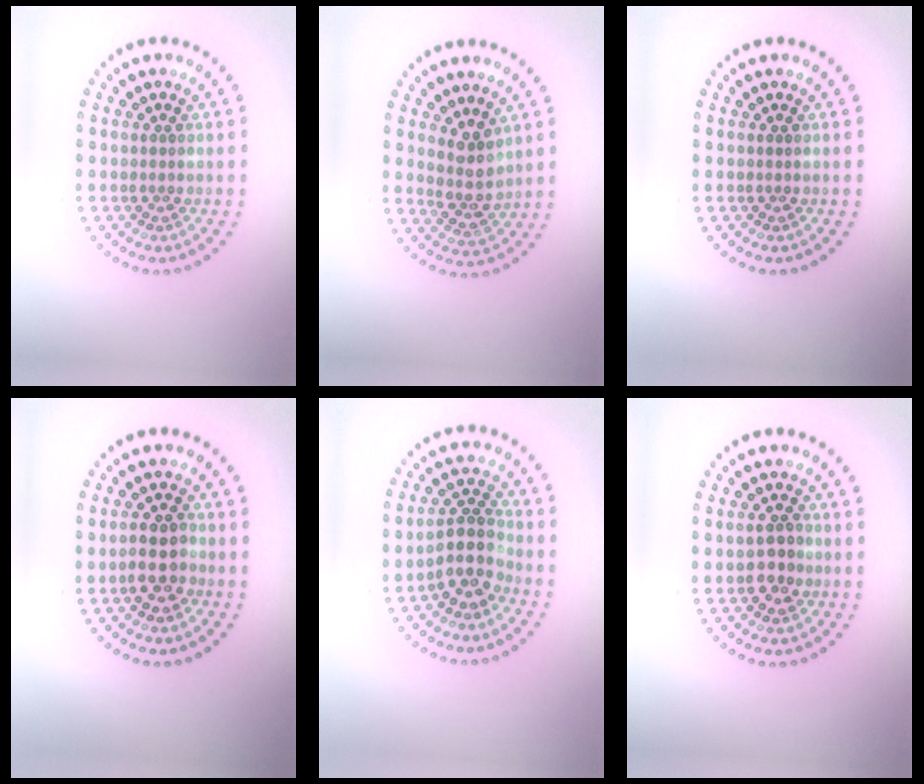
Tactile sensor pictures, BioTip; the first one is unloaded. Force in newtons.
{"total": 3.1, "press": 2.4, "slide": 1.9}
{"total": 0.0}
{"total": 2.7, "press": 2.6, "slide": 0.7}
{"total": 4.0, "press": 3.7, "slide": 1.5}
{"total": 2.2, "press": 2.2, "slide": 0.3}